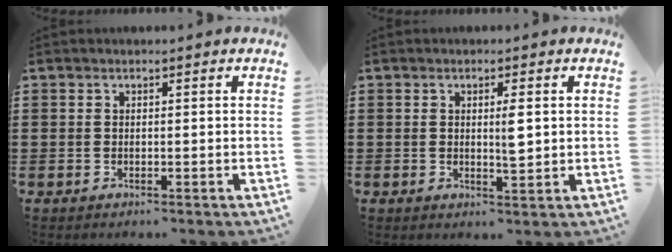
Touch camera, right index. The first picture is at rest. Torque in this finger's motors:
{"motor_torque": [1.13, 1.01, 0.14, 0.01]}